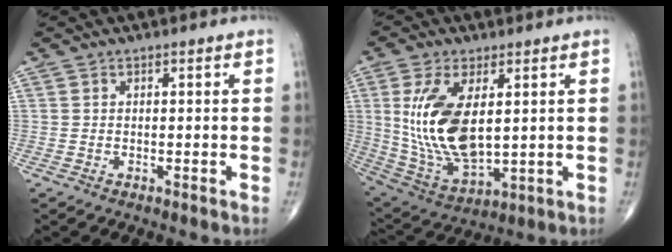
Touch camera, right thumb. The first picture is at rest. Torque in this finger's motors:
{"motor_torque": [-0.72, 1.40, 1.39, 0.71, 0.48]}